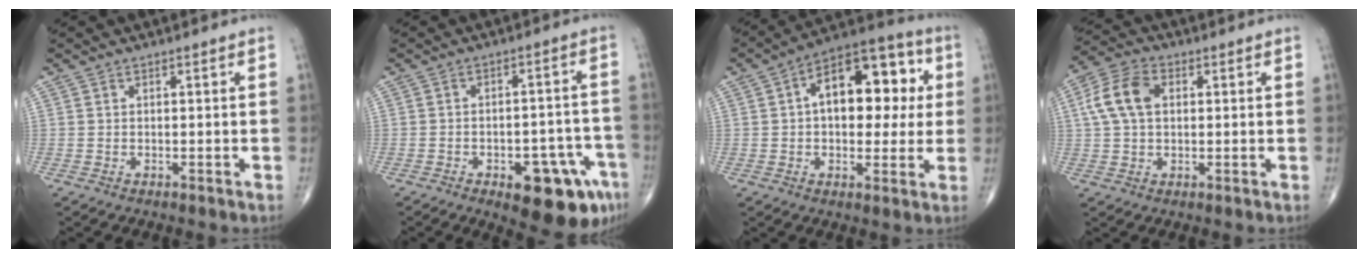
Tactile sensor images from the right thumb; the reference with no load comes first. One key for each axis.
{"total": 14.0, "fx": -7.0, "fy": 5.8, "fz": 10.6, "tx": -0.102, "ty": 0.040, "tz": -0.081}
{"total": 17.5, "fx": 3.0, "fy": 9.9, "fz": 14.1, "tx": -0.162, "ty": 0.026, "tz": 0.035}
{"total": 9.1, "fx": 1.8, "fy": 5.9, "fz": 6.6, "tx": -0.134, "ty": 0.019, "tz": 0.029}